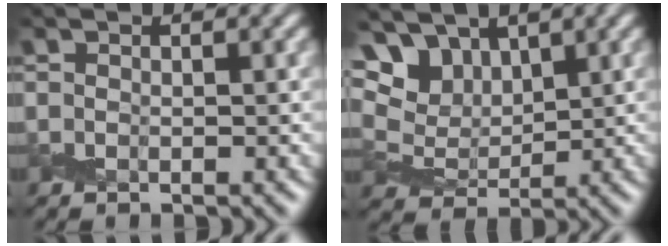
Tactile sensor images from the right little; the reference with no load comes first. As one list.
[{"total": 9.5, "force": [5.6, 5.5, 5.3], "torque": [-0.121, 0.019, 0.086]}]